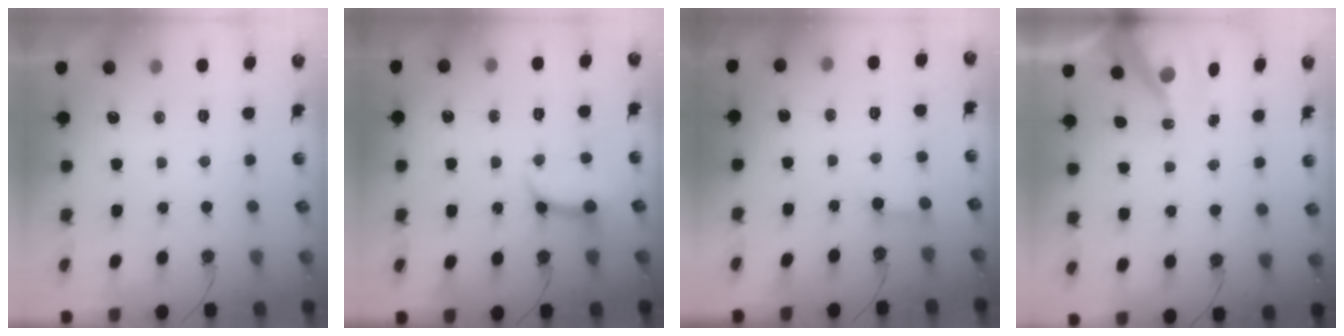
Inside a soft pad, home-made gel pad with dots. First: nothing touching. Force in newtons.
{"total": 9.6, "press": 9.5, "slide": 1.3}
{"total": 2.4, "press": 2.4, "slide": 0.1}
{"total": 8.8, "press": 8.7, "slide": 0.9}